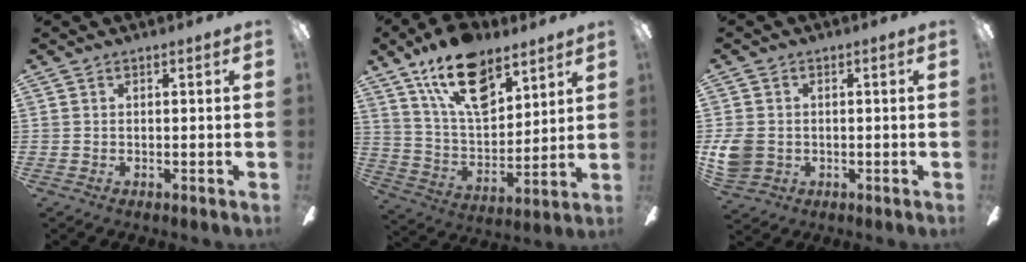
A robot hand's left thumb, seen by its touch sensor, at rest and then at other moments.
{"total": 18.9, "force": [11.7, 9.7, 11.2], "torque": [-0.193, -0.053, 0.210]}
{"total": 6.7, "force": [-0.7, 5.8, 3.4], "torque": [-0.079, 0.008, -0.010]}